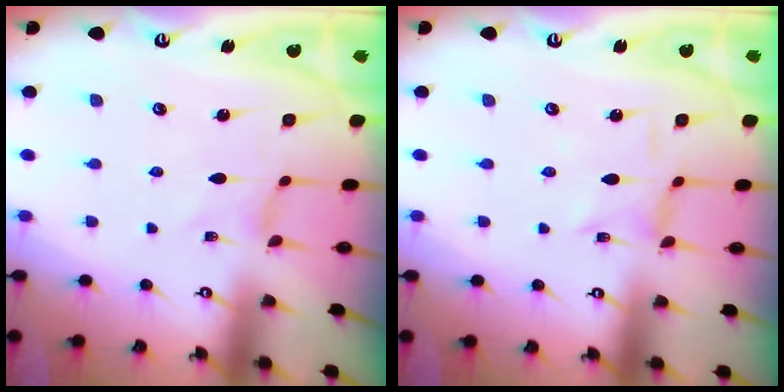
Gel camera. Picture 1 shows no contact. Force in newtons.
{"total": 1.2, "press": 1.2, "slide": 0.2}